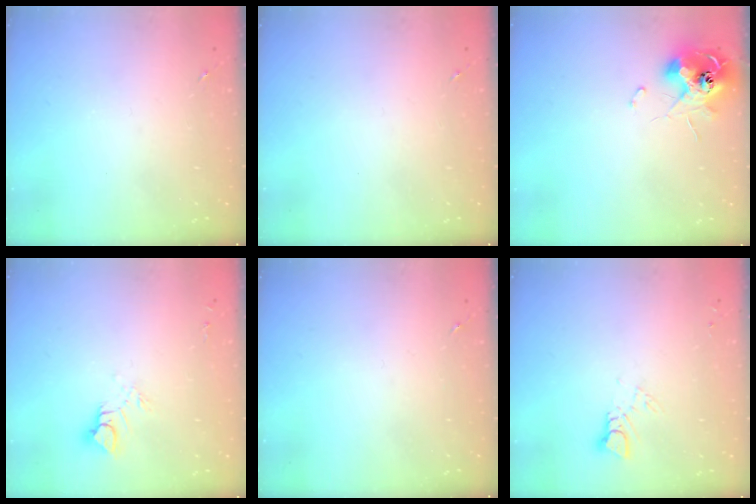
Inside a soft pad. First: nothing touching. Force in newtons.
{"total": 0.0}
{"total": 11.2, "press": 11.2, "slide": 0.8}
{"total": 6.3, "press": 6.3, "slide": 0.5}
{"total": 0.0}
{"total": 3.6, "press": 3.6, "slide": 0.1}